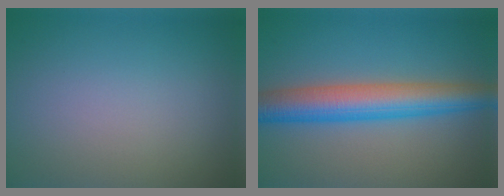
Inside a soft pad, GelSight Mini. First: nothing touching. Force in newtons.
{"total": 7.1, "press": 7.1, "slide": 0.2}